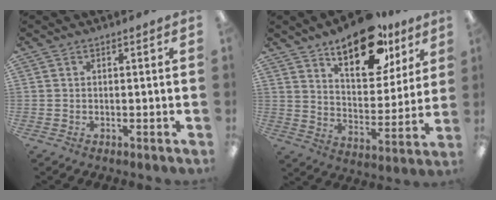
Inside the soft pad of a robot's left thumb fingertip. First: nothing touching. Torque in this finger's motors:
{"motor_torque": [0.42, 0.59, 1.24, -1.53, 0.11]}